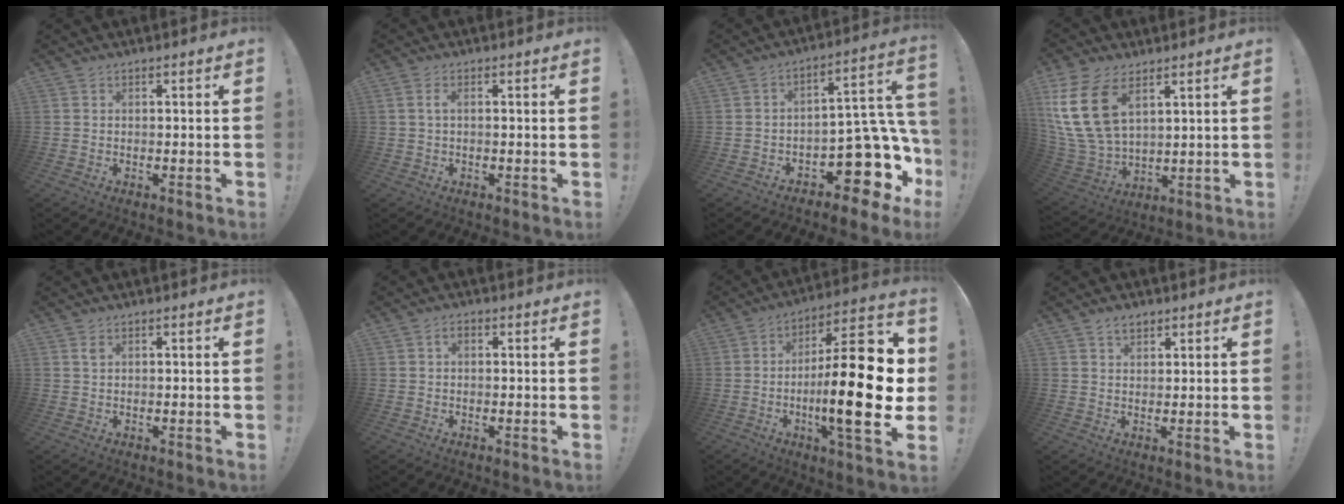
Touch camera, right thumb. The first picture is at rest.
{"total": 2.3, "force": [0.2, 1.0, 2.1], "torque": [-0.037, 0.007, 0.004]}
{"total": 15.6, "force": [-6.8, 8.4, 11.2], "torque": [-0.115, 0.038, -0.098]}
{"total": 16.5, "force": [7.2, 10.2, 10.8], "torque": [-0.239, -0.030, 0.136]}
{"total": 1.1, "force": [0.5, 0.5, 0.8], "torque": [-0.014, 0.000, 0.009]}
{"total": 1.6, "force": [-0.2, 1.0, 1.2], "torque": [-0.024, 0.006, -0.004]}
{"total": 26.7, "force": [-3.2, 7.3, 25.5], "torque": [-0.408, 0.016, -0.050]}
{"total": 3.1, "force": [2.1, 1.8, 1.5], "torque": [-0.025, -0.005, 0.038]}